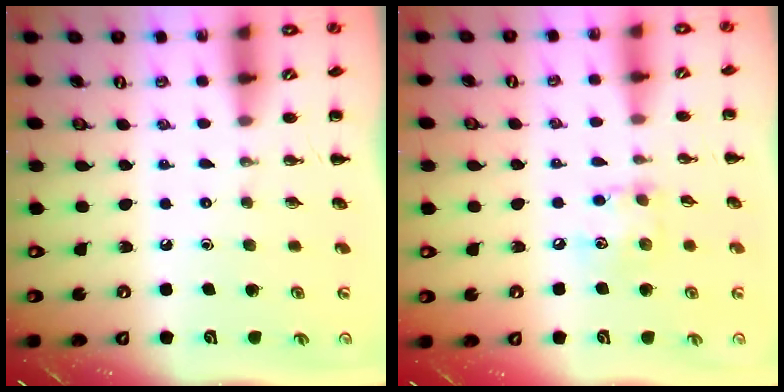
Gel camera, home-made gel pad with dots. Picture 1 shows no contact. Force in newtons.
{"total": 7.1, "press": 7.1, "slide": 0.8}